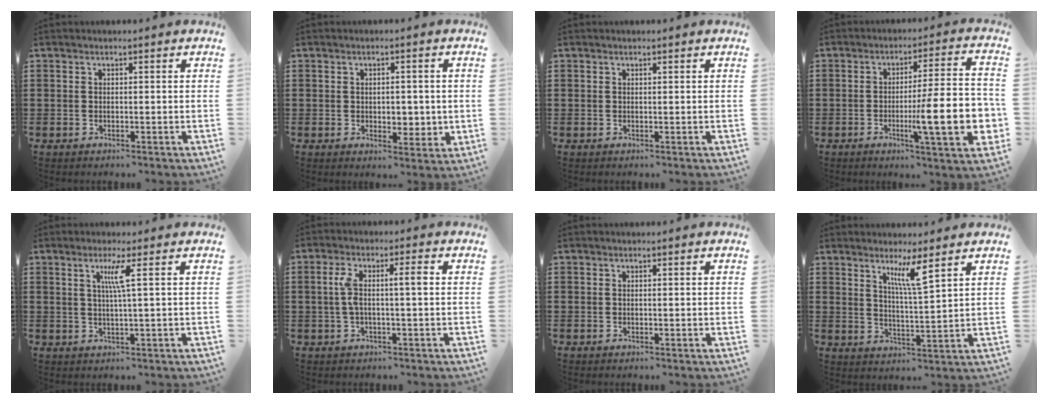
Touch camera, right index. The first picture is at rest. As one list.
[{"total": 3.6, "force": [0.0, 2.2, 2.8], "torque": [-0.044, 0.003, -0.006]}, {"total": 0.0}, {"total": 14.8, "force": [-3.2, 2.6, 14.2], "torque": [-0.219, -0.012, -0.054]}, {"total": 3.7, "force": [1.1, -0.5, 3.5], "torque": [-0.070, -0.005, 0.014]}, {"total": 4.9, "force": [0.3, 0.9, 4.8], "torque": [-0.097, 0.004, -0.003]}, {"total": 0.0}, {"total": 5.4, "force": [3.5, 0.1, 4.2], "torque": [-0.085, -0.004, 0.057]}]